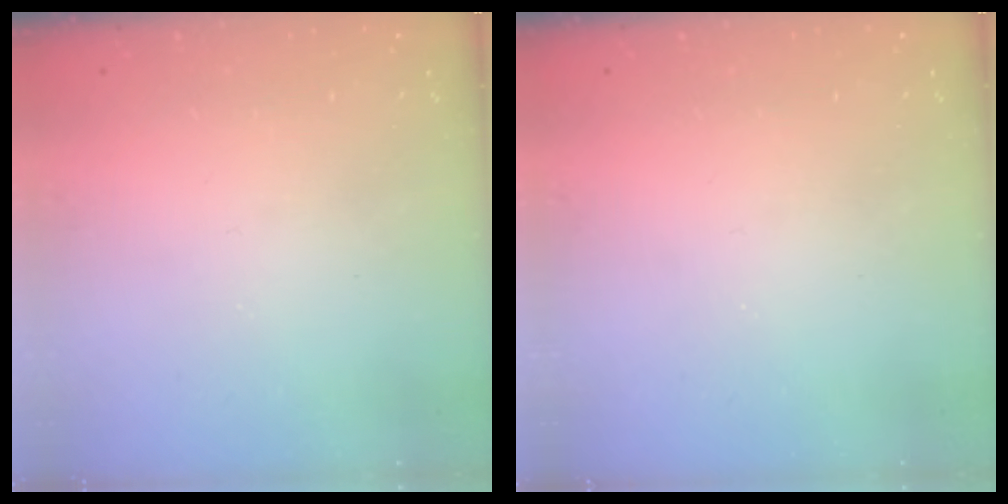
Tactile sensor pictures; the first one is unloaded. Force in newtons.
{"total": 0.0}